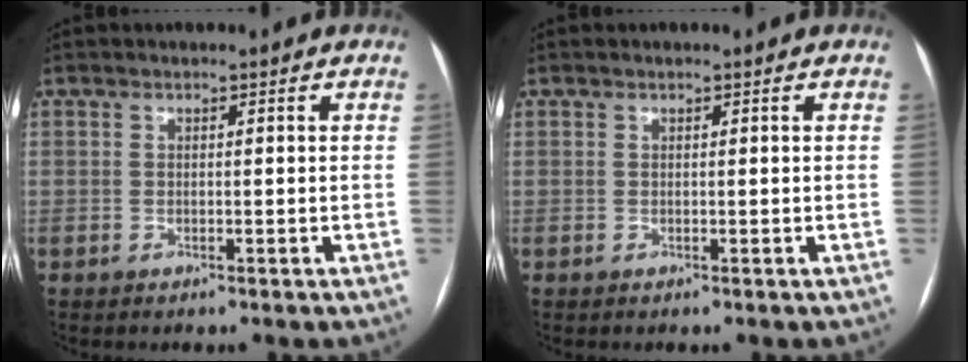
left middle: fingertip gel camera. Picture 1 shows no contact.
{"total": 0.0}